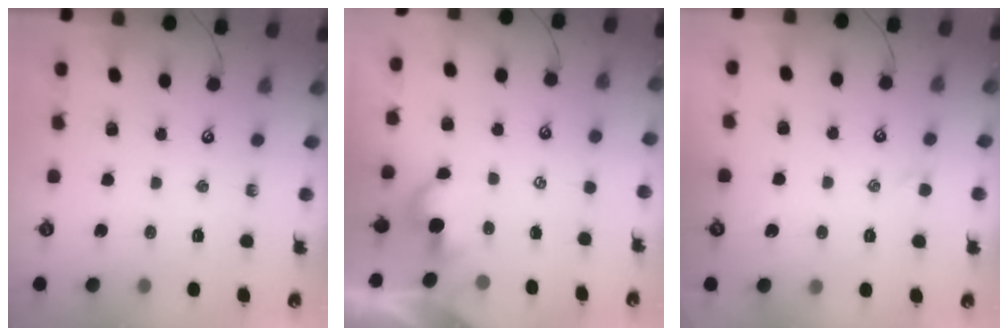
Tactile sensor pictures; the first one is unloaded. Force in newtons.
{"total": 2.4, "press": 2.4, "slide": 0.2}
{"total": 0.7, "press": 0.1, "slide": 0.7}